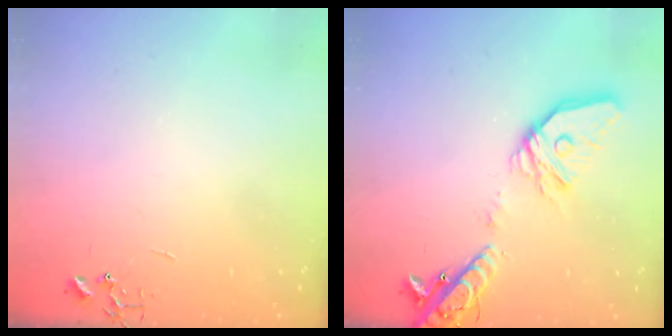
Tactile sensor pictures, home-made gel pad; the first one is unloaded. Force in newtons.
{"total": 20.2, "press": 20.0, "slide": 3.0}